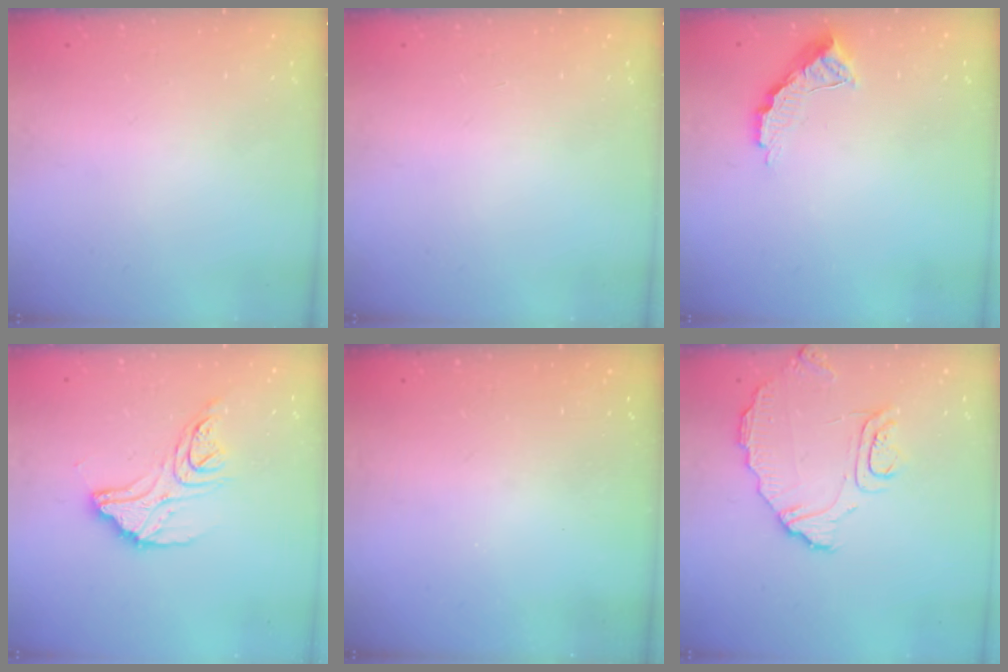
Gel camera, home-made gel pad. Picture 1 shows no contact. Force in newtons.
{"total": 0.0}
{"total": 8.5, "press": 8.4, "slide": 0.5}
{"total": 13.7, "press": 13.7, "slide": 1.1}
{"total": 3.3, "press": 3.3, "slide": 0.1}
{"total": 10.1, "press": 10.0, "slide": 1.0}